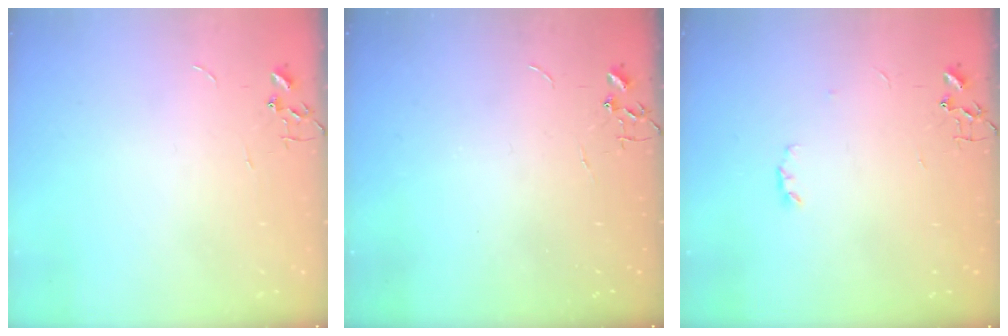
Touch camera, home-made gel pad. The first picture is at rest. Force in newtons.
{"total": 0.0}
{"total": 3.2, "press": 3.2, "slide": 0.6}